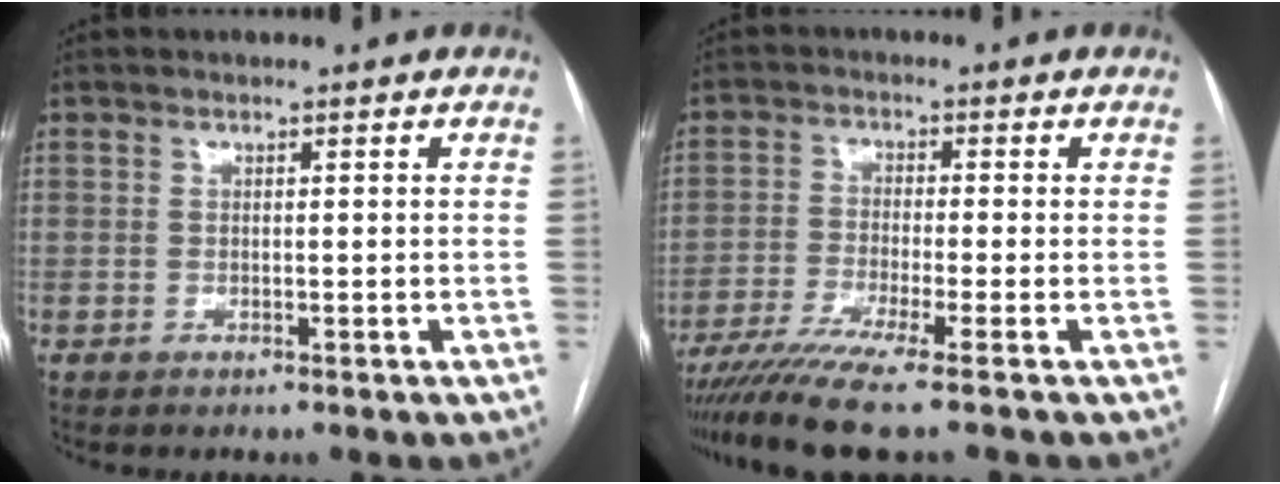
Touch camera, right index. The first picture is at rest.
{"total": 8.8, "force": [-6.7, -1.3, 5.6], "torque": [-0.092, -0.025, -0.115]}